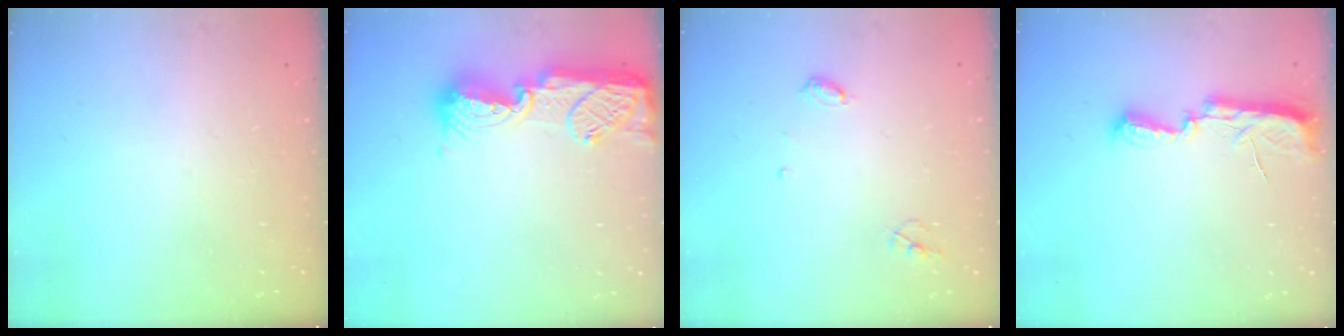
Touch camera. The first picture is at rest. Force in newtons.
{"total": 15.5, "press": 15.4, "slide": 0.9}
{"total": 5.3, "press": 5.3, "slide": 0.5}
{"total": 8.9, "press": 8.5, "slide": 2.4}